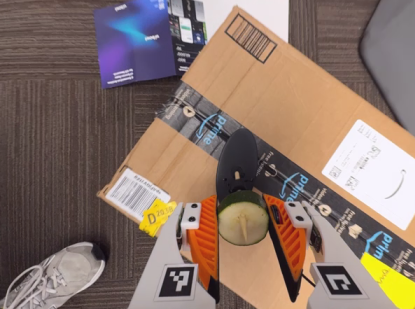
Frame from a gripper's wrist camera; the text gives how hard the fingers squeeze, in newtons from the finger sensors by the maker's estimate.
{"total": 10.1, "left": 10.4, "right": 9.9}